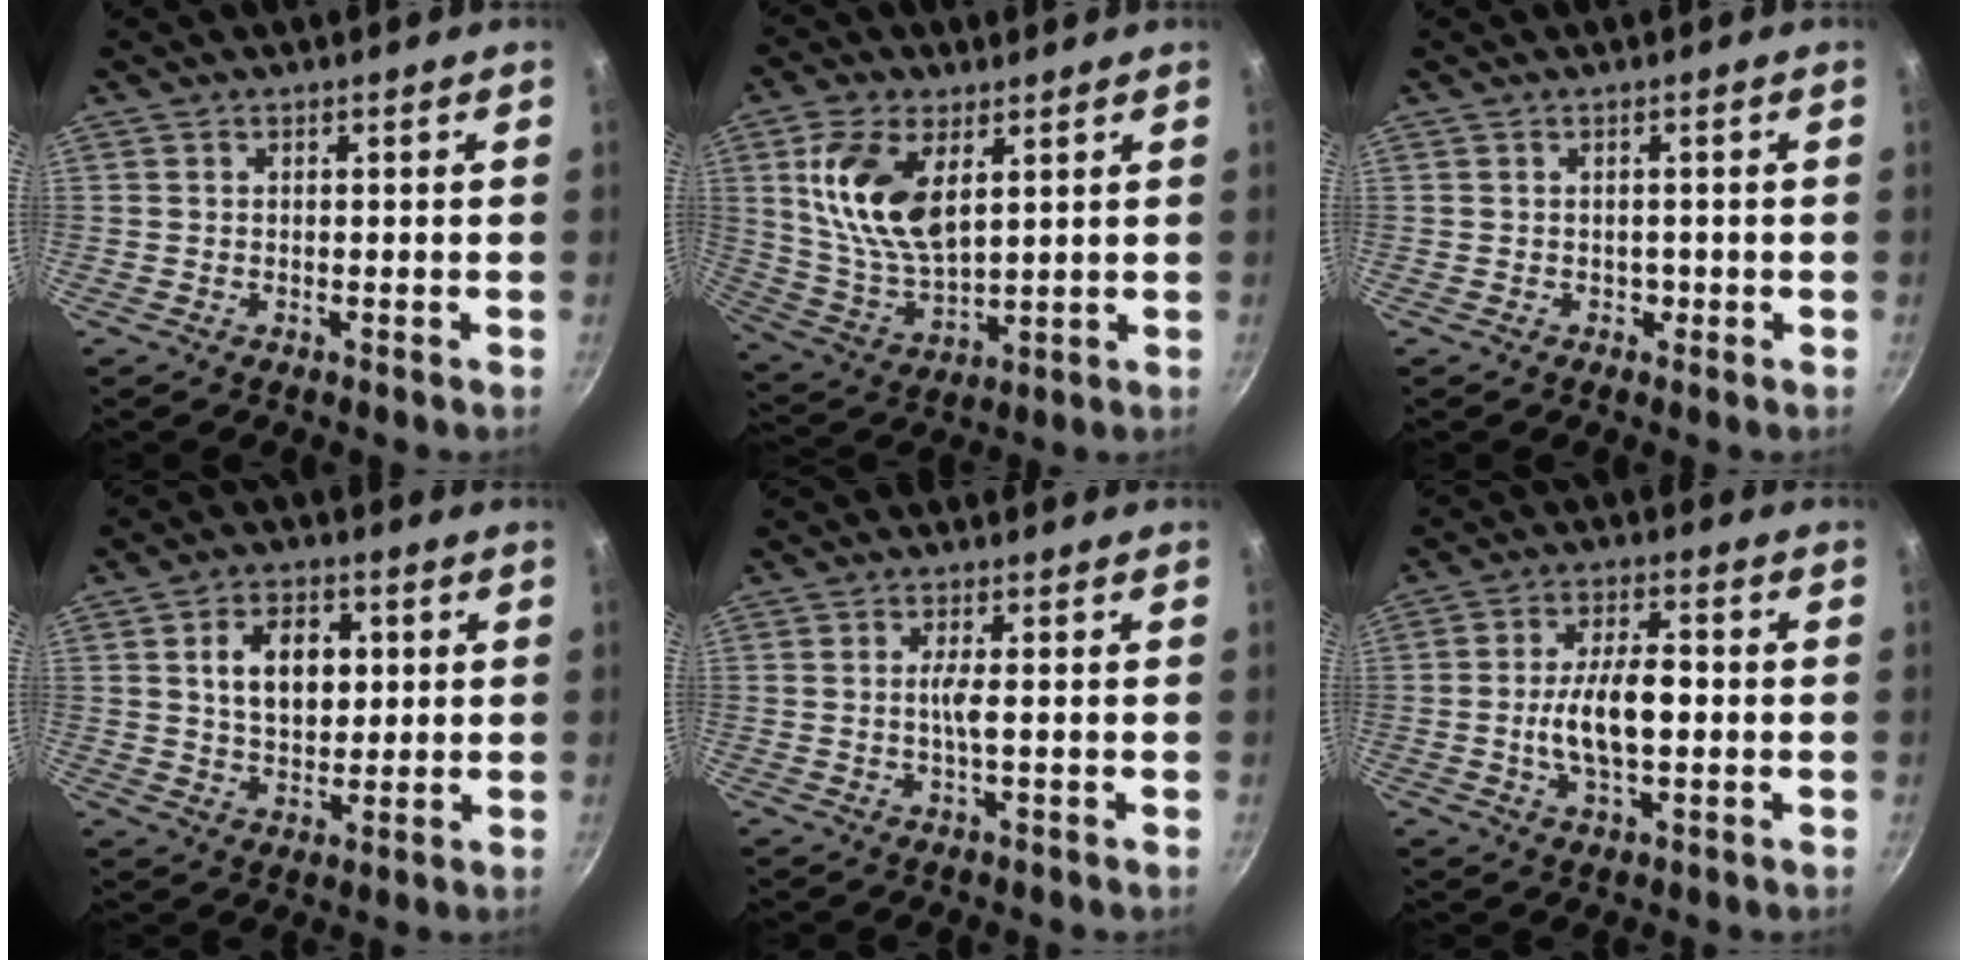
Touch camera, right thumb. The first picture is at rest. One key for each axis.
{"total": 14.8, "fx": 4.9, "fy": 8.0, "fz": 11.4, "tx": -0.211, "ty": -0.023, "tz": 0.104}
{"total": 1.0, "fx": -0.3, "fy": 0.9, "fz": 0.3, "tx": 0.005, "ty": 0.002, "tz": 0.001}
{"total": 10.0, "fx": 2.1, "fy": 6.8, "fz": 7.1, "tx": -0.092, "ty": -0.002, "tz": 0.034}
{"total": 2.6, "fx": 0.0, "fy": 0.2, "fz": 2.6, "tx": -0.055, "ty": -0.001, "tz": -0.001}
{"total": 10.2, "fx": -1.0, "fy": 4.8, "fz": 9.0, "tx": -0.154, "ty": 0.020, "tz": -0.022}